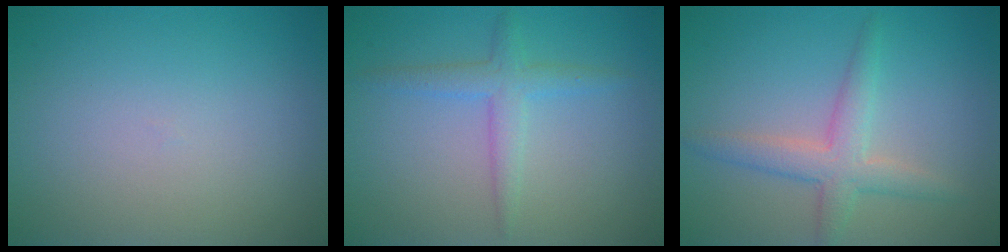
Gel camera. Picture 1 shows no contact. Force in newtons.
{"total": 2.5, "press": 2.5, "slide": 0.1}
{"total": 3.3, "press": 3.3, "slide": 0.1}